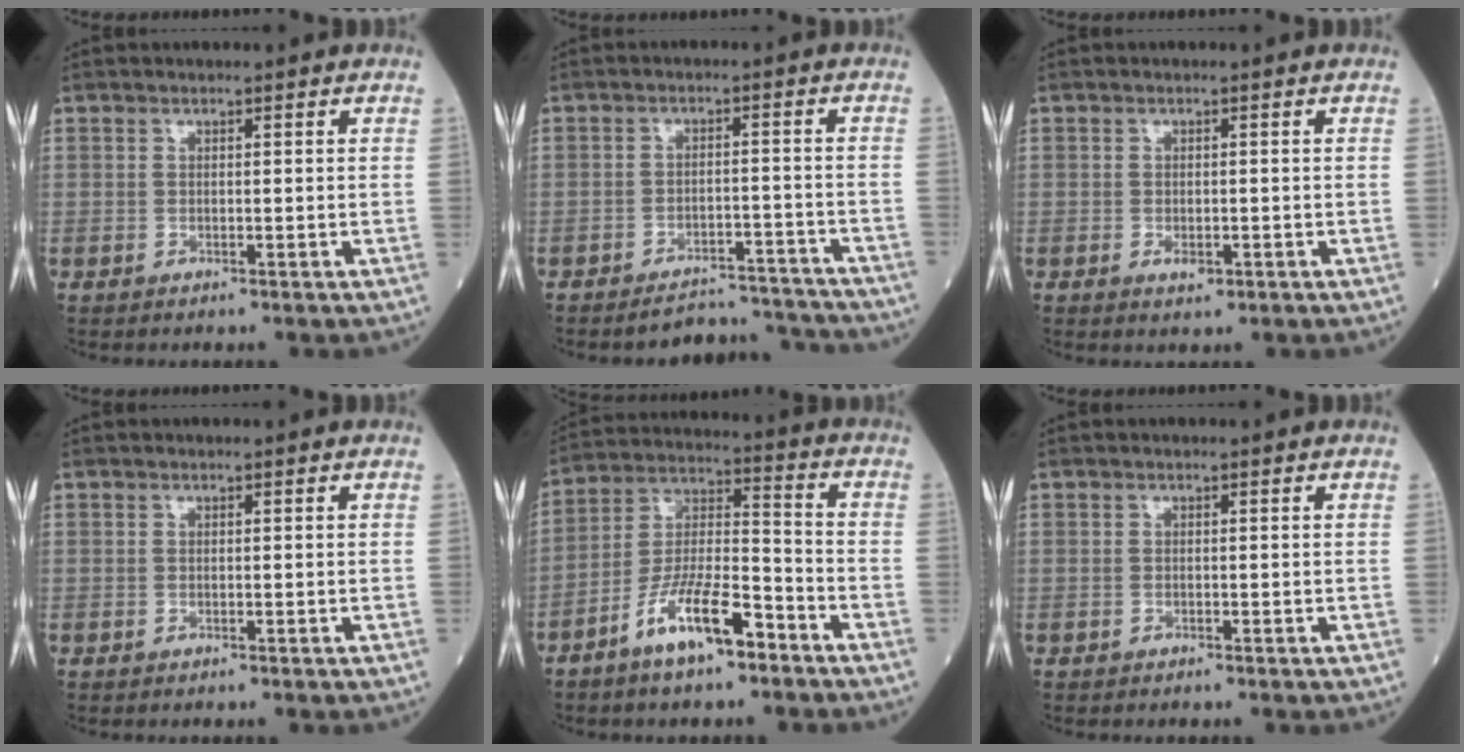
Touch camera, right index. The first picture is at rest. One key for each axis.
{"total": 8.8, "fx": -8.7, "fy": 1.4, "fz": 0.1, "tx": 0.015, "ty": 0.018, "tz": -0.114}
{"total": 1.6, "fx": -0.5, "fy": 0.6, "fz": 1.3, "tx": -0.022, "ty": -0.002, "tz": -0.004}
{"total": 0.0}
{"total": 11.4, "fx": -7.0, "fy": 2.5, "fz": 8.6, "tx": -0.172, "ty": -0.003, "tz": -0.132}
{"total": 0.0}